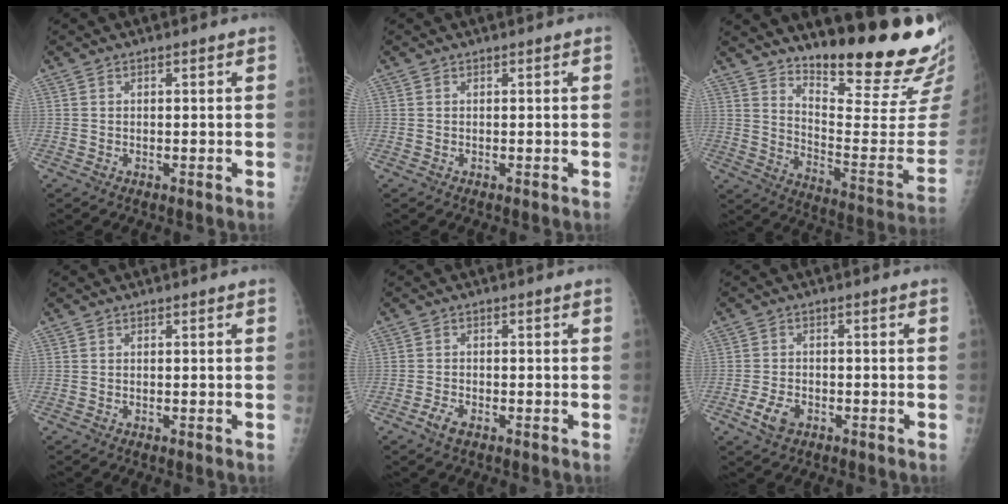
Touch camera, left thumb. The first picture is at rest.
{"total": 0.0}
{"total": 23.2, "force": [18.7, 4.0, 13.1], "torque": [-0.167, -0.159, 0.268]}
{"total": 0.0}
{"total": 2.7, "force": [-1.7, 1.2, 1.7], "torque": [-0.039, 0.008, -0.032]}
{"total": 4.3, "force": [-2.1, 2.7, 2.7], "torque": [-0.052, 0.008, -0.037]}